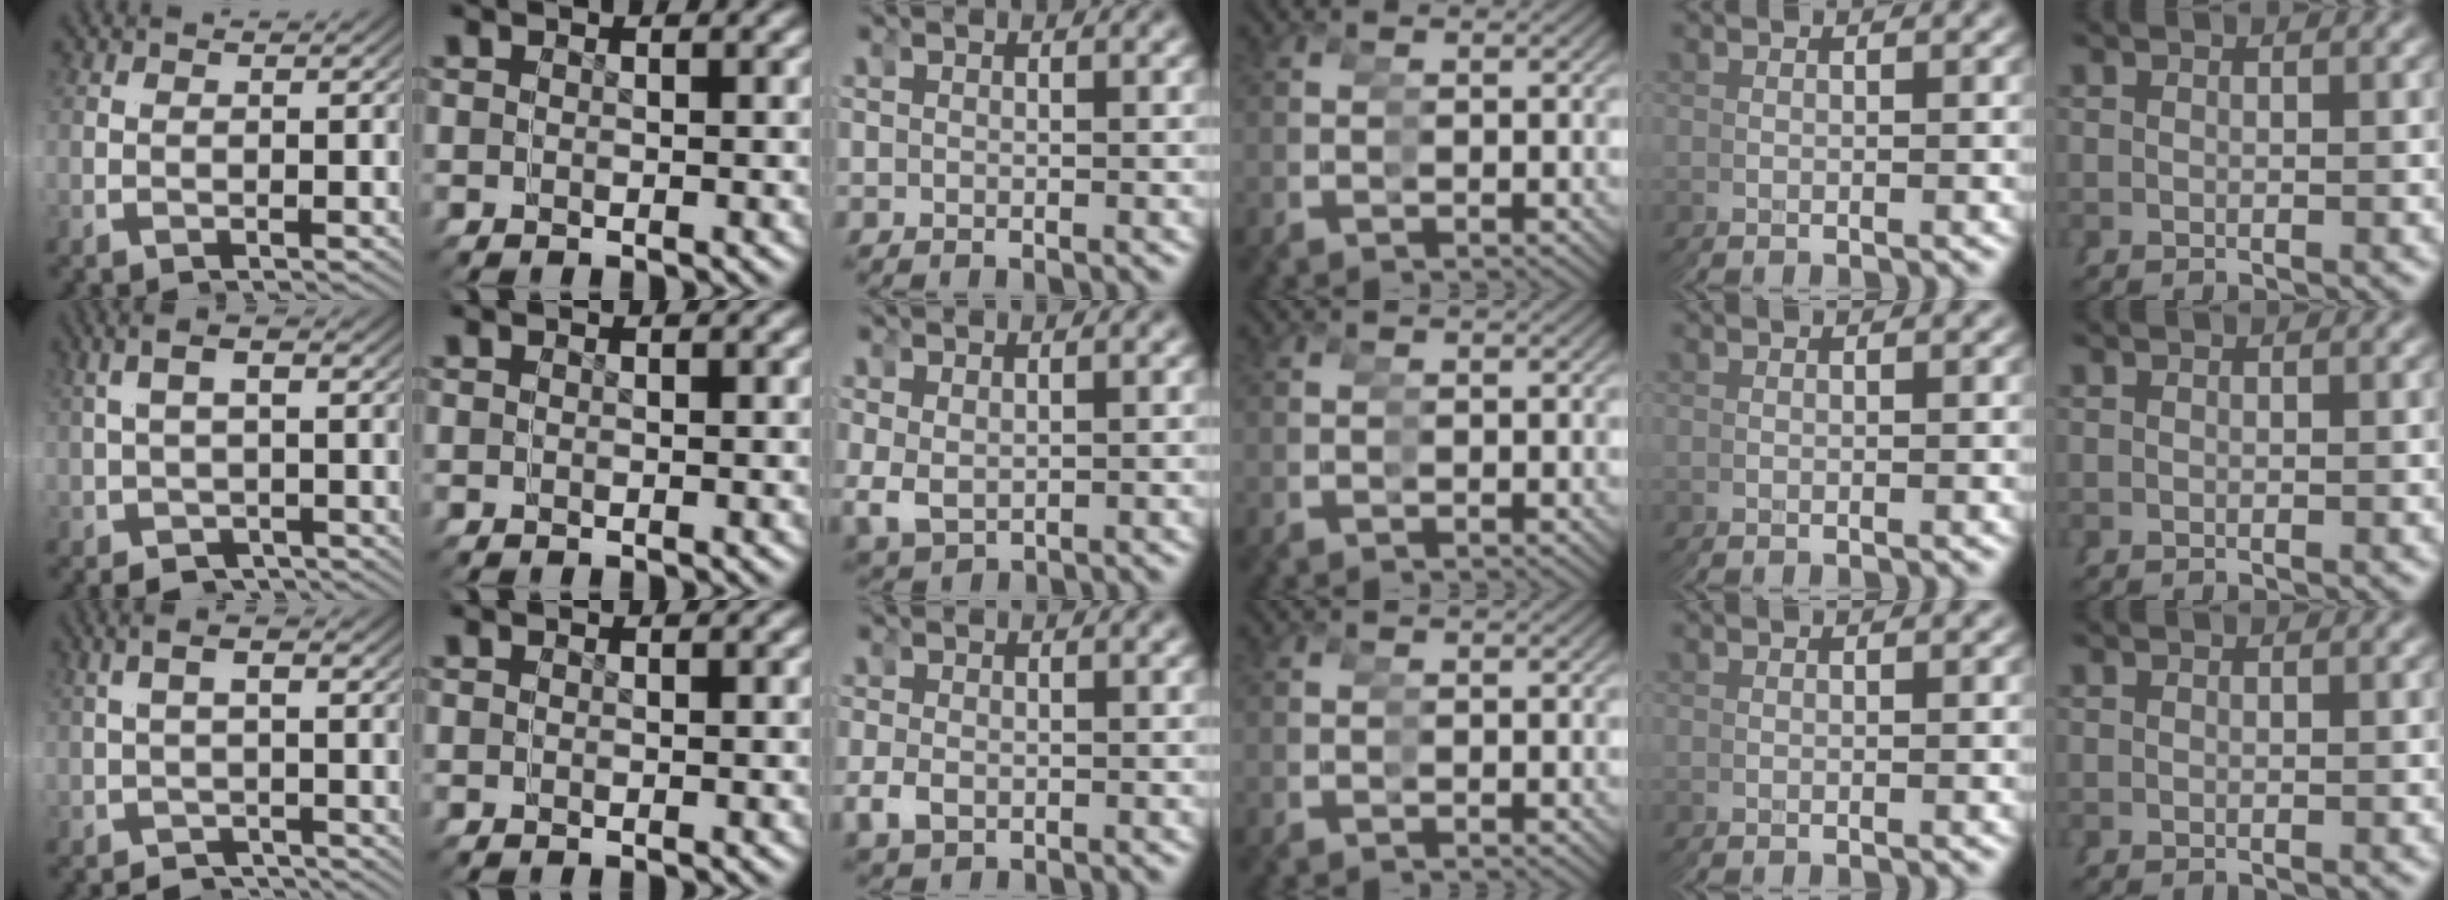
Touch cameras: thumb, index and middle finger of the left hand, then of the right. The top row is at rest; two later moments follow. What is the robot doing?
{"motion": "grasp_and_lifting", "object": "bandage"}